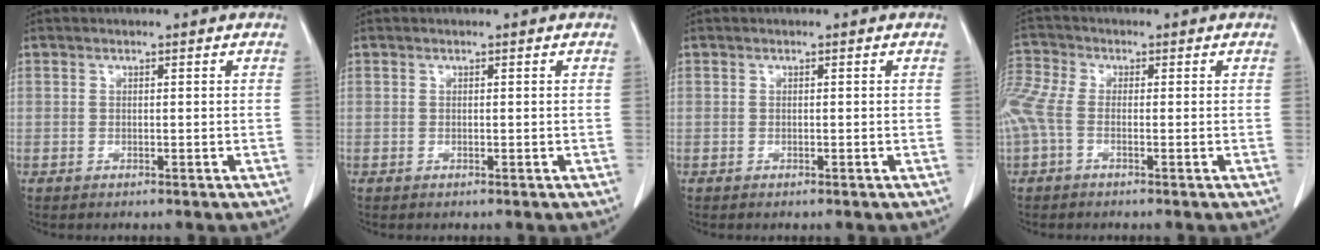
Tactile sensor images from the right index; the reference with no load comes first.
{"total": 0.0}
{"total": 0.0}
{"total": 7.8, "force": [-1.3, 4.1, 6.5], "torque": [-0.191, 0.026, -0.027]}